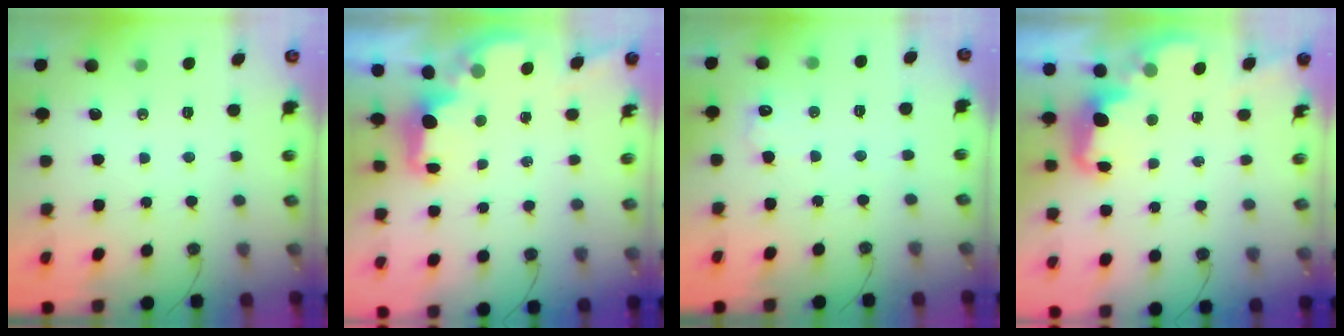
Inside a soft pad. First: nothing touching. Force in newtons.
{"total": 1.8, "press": 1.7, "slide": 0.6}
{"total": 5.8, "press": 5.8, "slide": 0.9}
{"total": 2.8, "press": 2.7, "slide": 0.7}